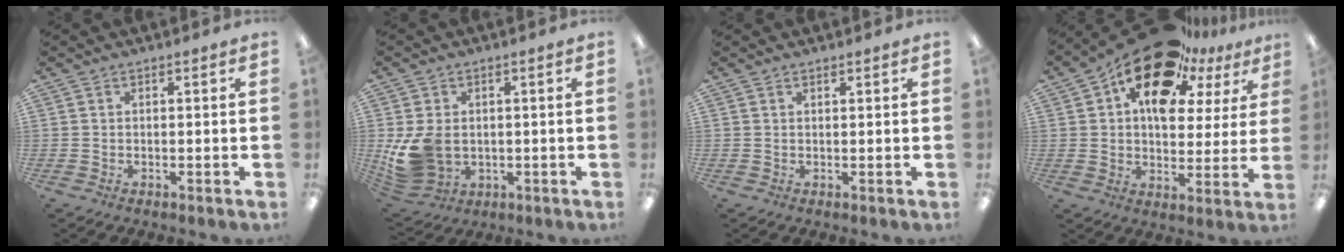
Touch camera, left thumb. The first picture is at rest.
{"total": 9.5, "force": [-0.4, 7.4, 5.8], "torque": [-0.133, 0.007, -0.001]}
{"total": 0.6, "force": [0.6, 0.2, 0.2], "torque": [-0.005, 0.001, 0.010]}
{"total": 19.6, "force": [13.0, 10.0, 10.8], "torque": [-0.181, -0.075, 0.225]}